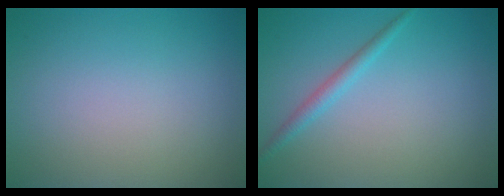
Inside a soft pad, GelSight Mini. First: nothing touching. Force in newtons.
{"total": 1.6, "press": 1.6, "slide": 0.1}